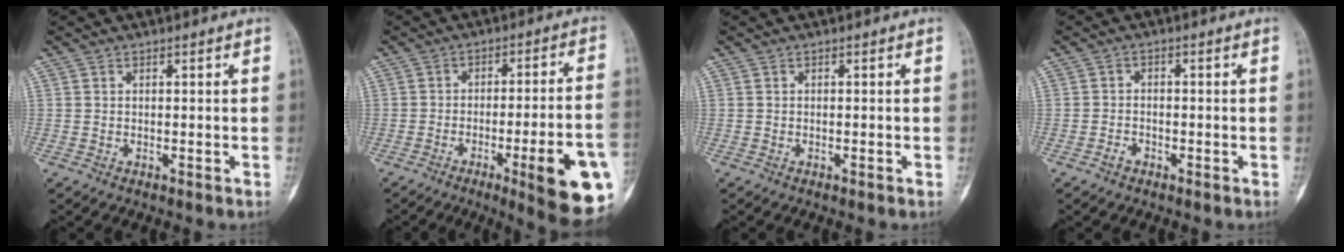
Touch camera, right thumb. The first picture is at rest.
{"total": 17.2, "force": [-6.4, 2.9, 15.7], "torque": [-0.167, 0.018, -0.078]}
{"total": 0.0}
{"total": 1.9, "force": [-1.2, 1.3, 0.6], "torque": [-0.003, 0.012, -0.024]}